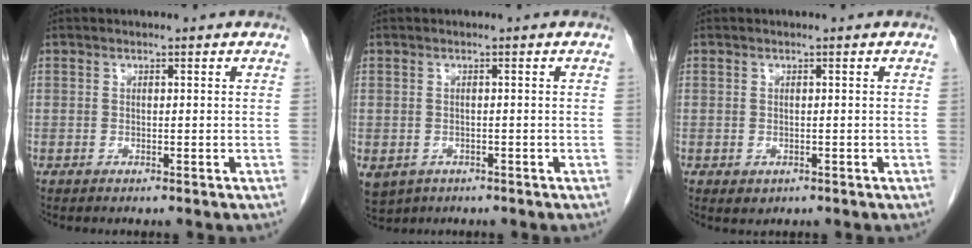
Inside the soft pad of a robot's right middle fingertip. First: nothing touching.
{"total": 9.3, "force": [-4.5, 7.2, 3.7], "torque": [-0.107, -0.013, -0.056]}
{"total": 1.1, "force": [-0.4, 0.9, 0.5], "torque": [-0.008, 0.001, 0.004]}